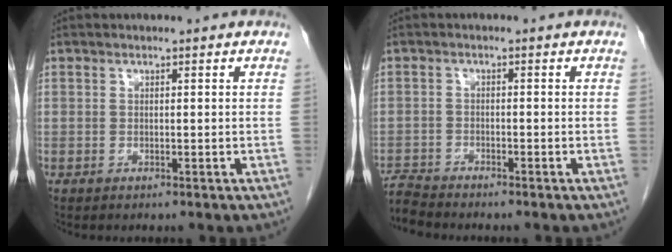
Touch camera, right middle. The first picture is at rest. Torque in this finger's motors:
{"motor_torque": [0.06, -0.10, -0.01, 0.01]}